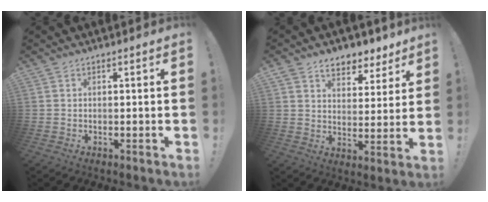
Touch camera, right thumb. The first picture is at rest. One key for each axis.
{"total": 8.2, "fx": 6.0, "fy": 4.7, "fz": 2.9, "tx": -0.037, "ty": -0.041, "tz": 0.111}